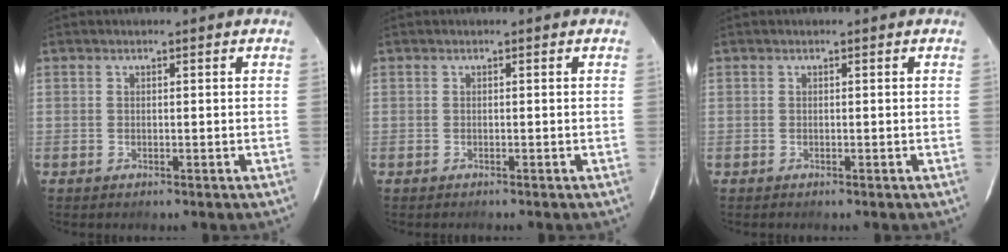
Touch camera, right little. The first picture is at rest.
{"total": 0.0}
{"total": 0.0}